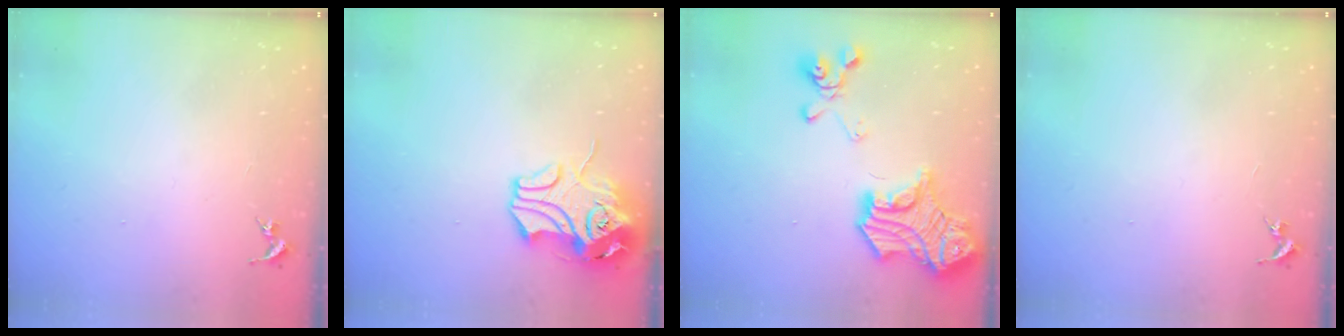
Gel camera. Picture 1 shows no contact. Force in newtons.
{"total": 12.4, "press": 12.2, "slide": 2.1}
{"total": 25.4, "press": 25.3, "slide": 2.3}
{"total": 0.0}